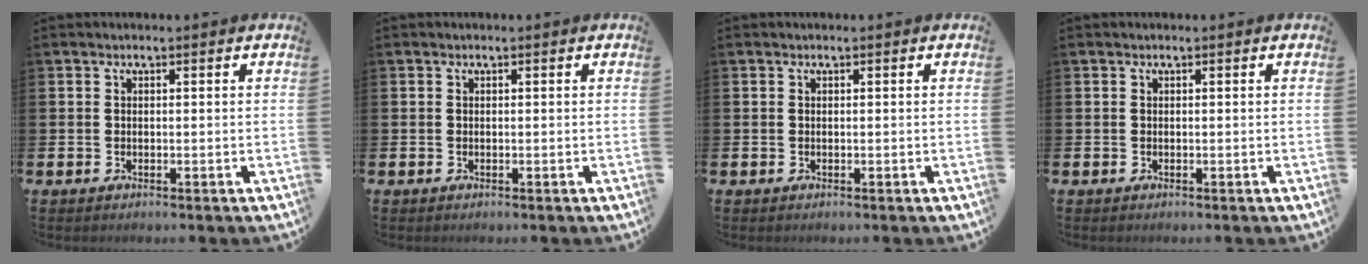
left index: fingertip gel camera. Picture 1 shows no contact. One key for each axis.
{"total": 0.0}
{"total": 0.0}
{"total": 0.0}